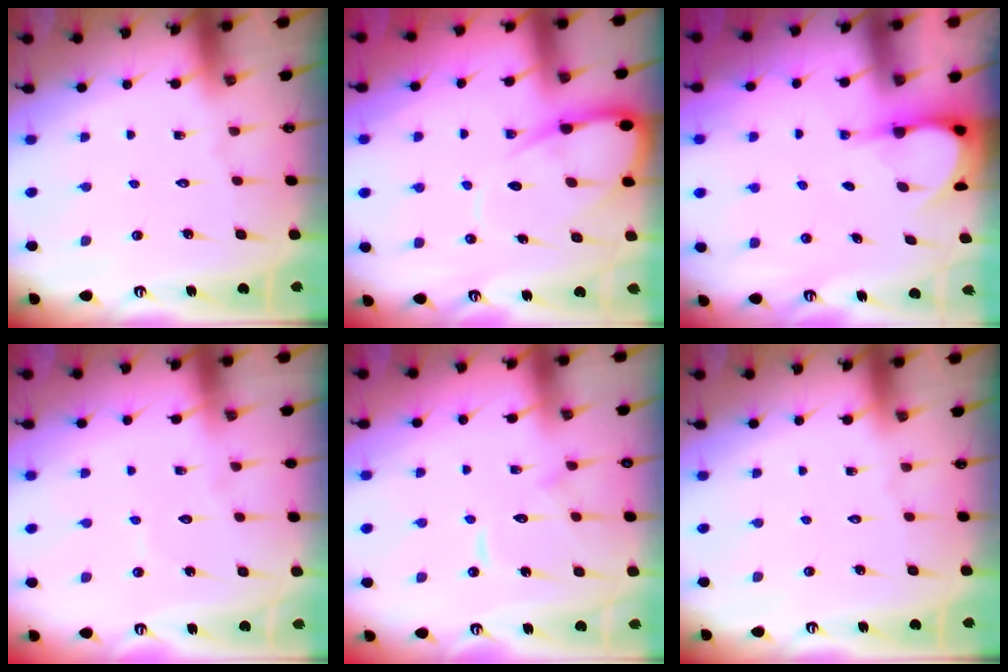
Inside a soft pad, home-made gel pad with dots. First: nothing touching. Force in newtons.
{"total": 10.3, "press": 10.2, "slide": 1.2}
{"total": 3.9, "press": 3.8, "slide": 0.3}
{"total": 3.3, "press": 3.3, "slide": 0.3}
{"total": 9.3, "press": 9.3, "slide": 0.9}
{"total": 0.0}